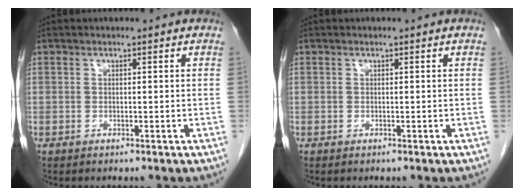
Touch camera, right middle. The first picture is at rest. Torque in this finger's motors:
{"motor_torque": [0.00, 0.00, 0.00, 0.00]}